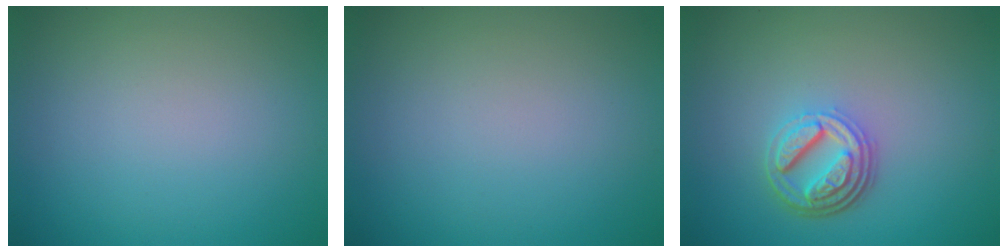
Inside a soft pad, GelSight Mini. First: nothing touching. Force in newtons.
{"total": 0.0}
{"total": 4.4, "press": 3.4, "slide": 2.9}